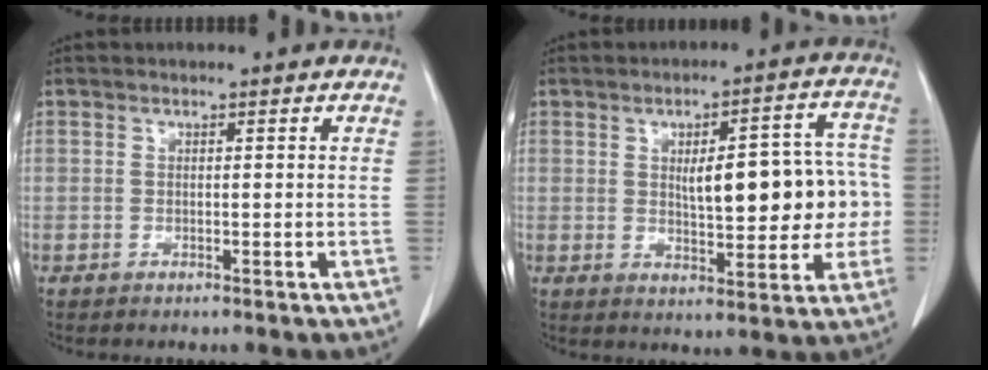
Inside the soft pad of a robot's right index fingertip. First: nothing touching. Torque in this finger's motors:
{"motor_torque": [0.57, 0.19, 0.28, 0.07]}